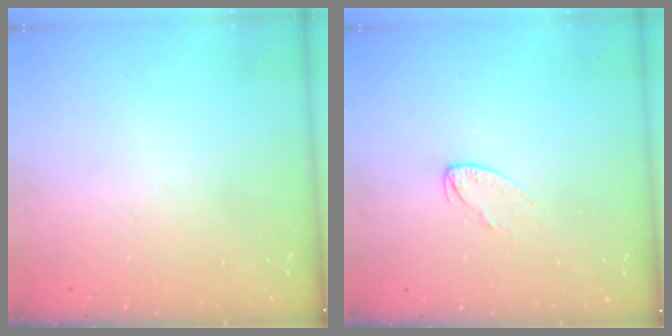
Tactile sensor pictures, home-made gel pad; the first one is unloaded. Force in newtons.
{"total": 4.1, "press": 4.1, "slide": 0.5}